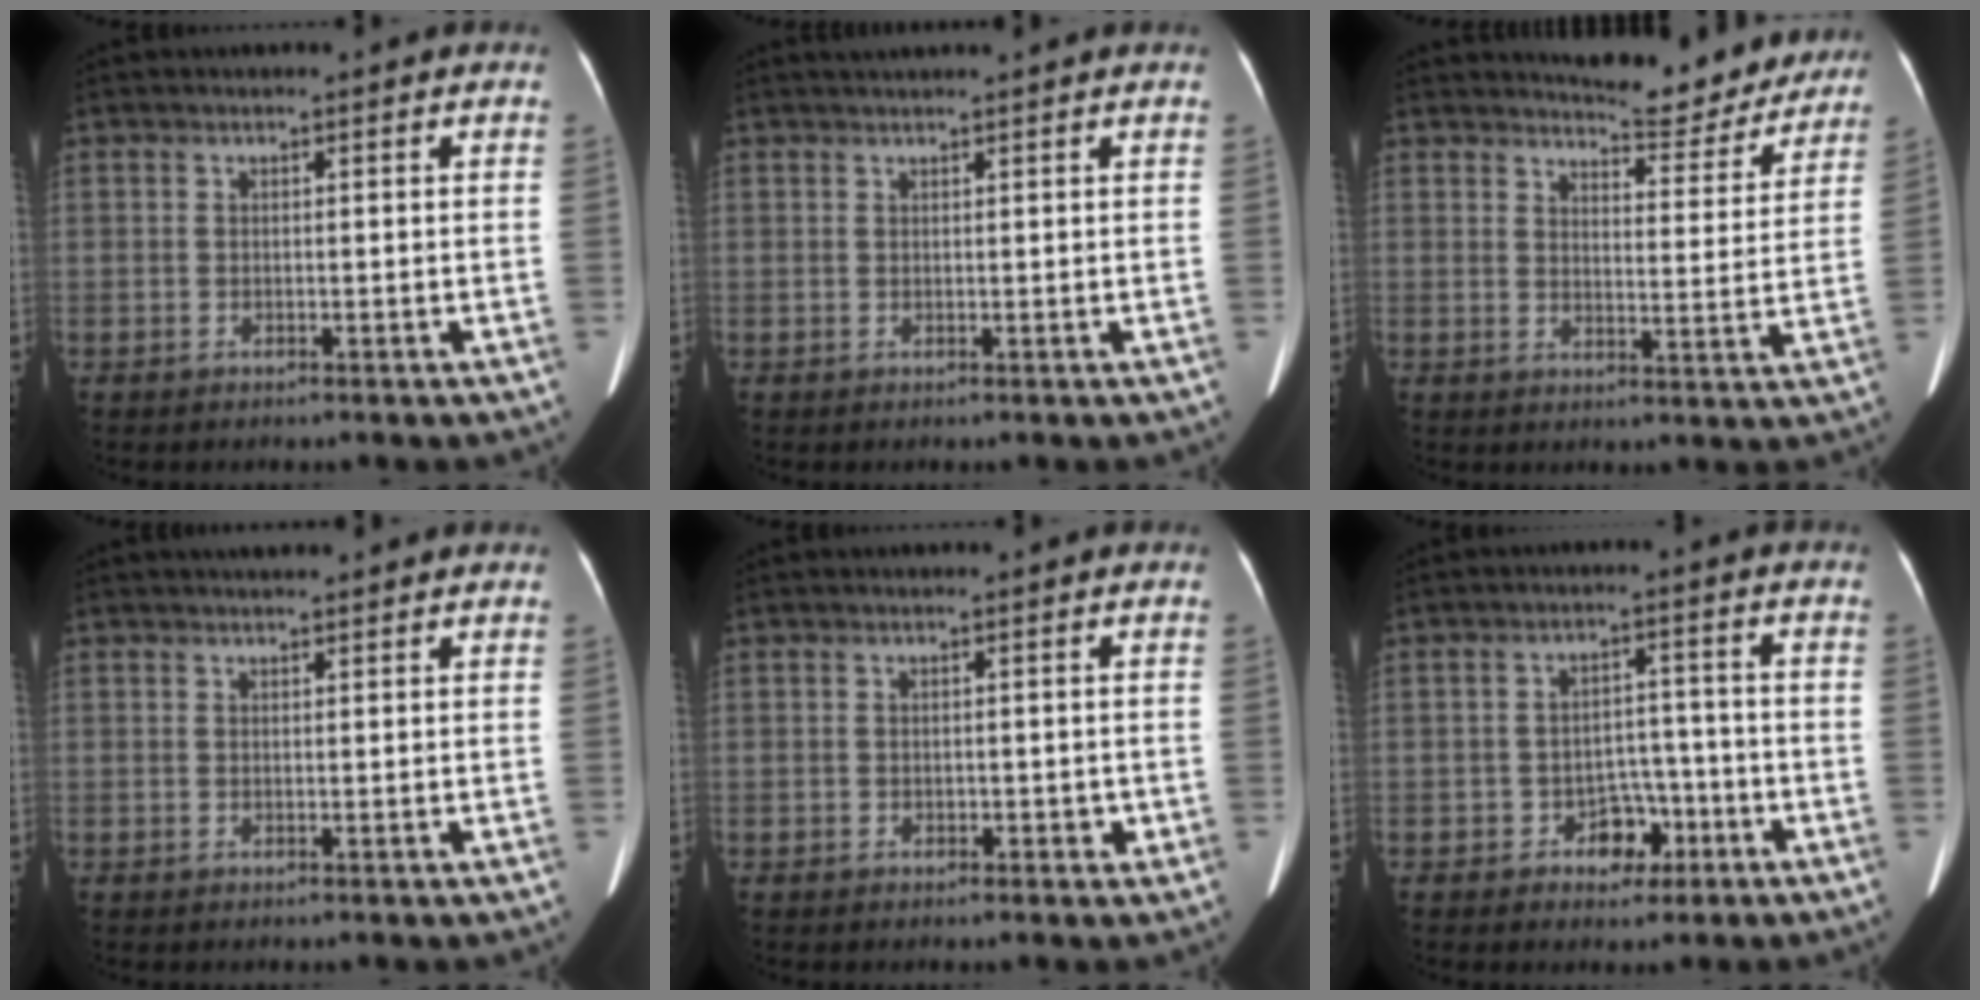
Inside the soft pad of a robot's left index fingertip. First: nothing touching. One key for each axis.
{"total": 3.3, "fx": 3.0, "fy": -0.6, "fz": 1.4, "tx": -0.014, "ty": 0.027, "tz": 0.046}
{"total": 11.1, "fx": 10.6, "fy": 2.2, "fz": 2.2, "tx": -0.021, "ty": -0.025, "tz": 0.126}
{"total": 3.0, "fx": 2.6, "fy": 0.5, "fz": 1.5, "tx": -0.019, "ty": 0.022, "tz": 0.038}
{"total": 1.2, "fx": -0.4, "fy": 0.9, "fz": 0.6, "tx": -0.010, "ty": 0.000, "tz": -0.004}
{"total": 4.9, "fx": -2.6, "fy": 3.4, "fz": 2.4, "tx": -0.034, "ty": 0.015, "tz": -0.034}